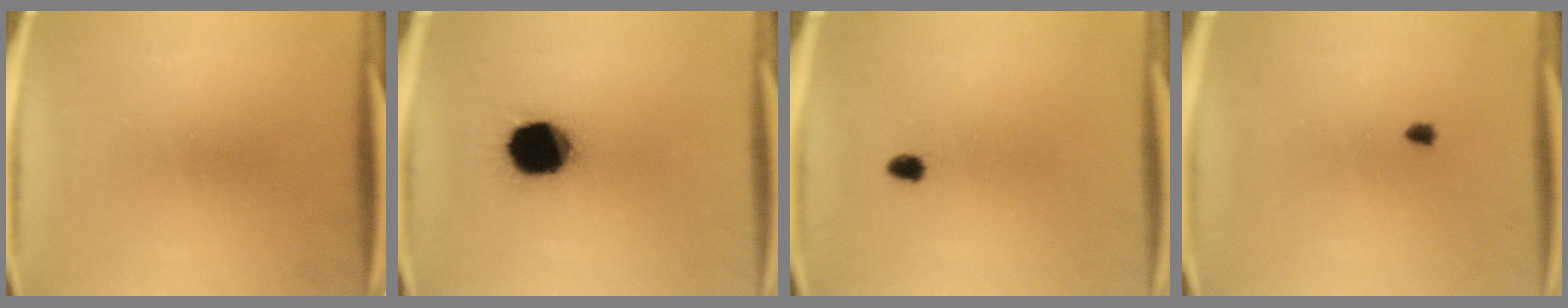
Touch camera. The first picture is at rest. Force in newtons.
{"total": 16.5}
{"total": 1.4}
{"total": 0.6}